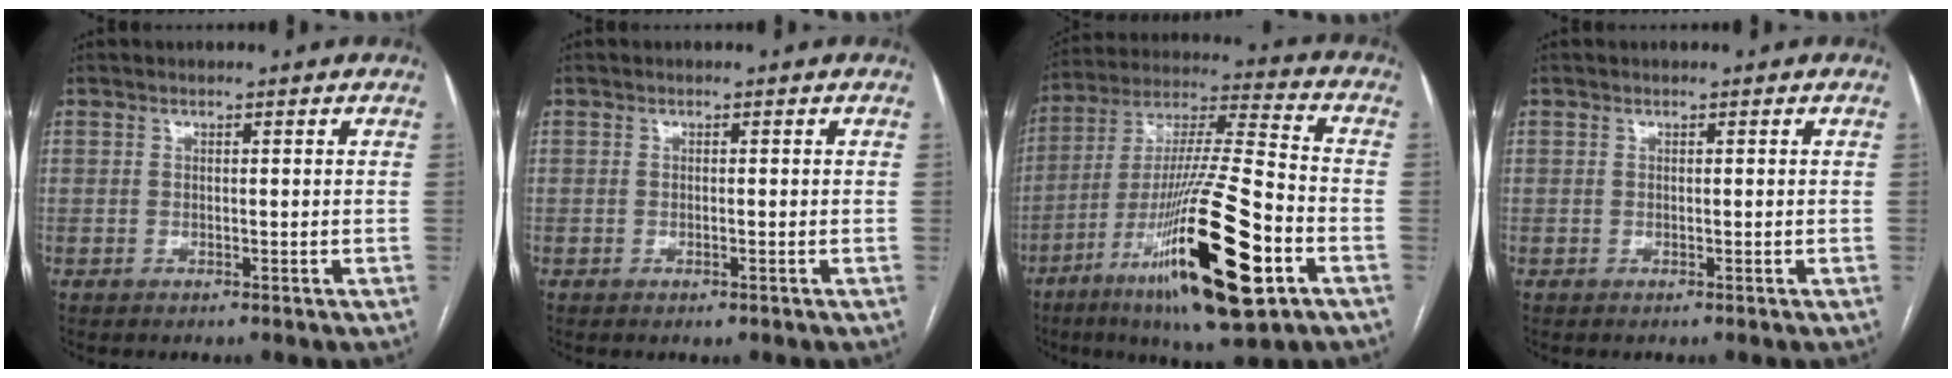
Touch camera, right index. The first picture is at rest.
{"total": 0.6, "force": [-0.4, 0.1, 0.5], "torque": [-0.008, -0.002, -0.004]}
{"total": 24.2, "force": [-10.1, 2.8, 21.8], "torque": [-0.376, -0.033, -0.168]}
{"total": 0.0}